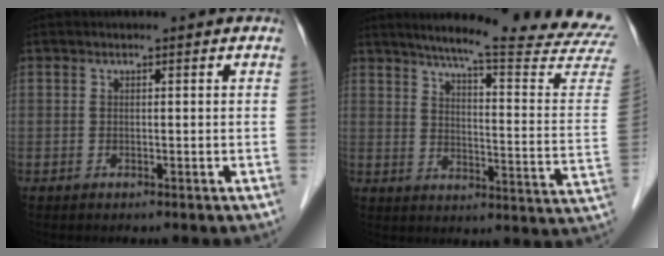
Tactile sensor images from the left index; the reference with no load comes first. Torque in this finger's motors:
{"motor_torque": [0.11, -1.08, 0.07, 0.01]}